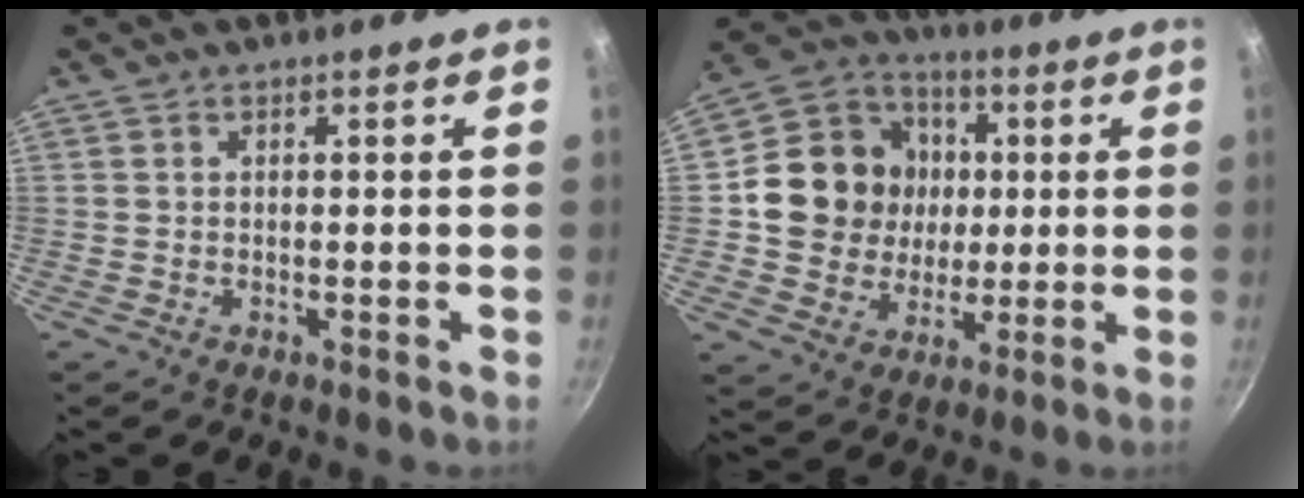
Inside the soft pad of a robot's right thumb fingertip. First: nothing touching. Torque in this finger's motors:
{"motor_torque": [0.63, 2.87, 1.09, -0.63, 0.11]}